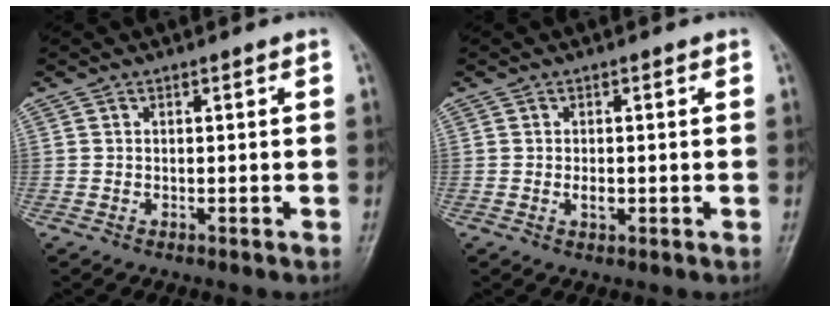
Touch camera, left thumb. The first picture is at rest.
{"total": 2.0, "force": [-0.2, 1.3, 1.5], "torque": [-0.019, 0.000, -0.005]}